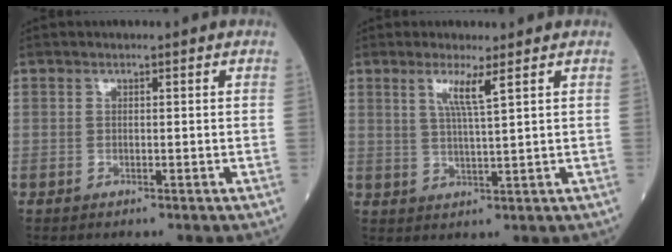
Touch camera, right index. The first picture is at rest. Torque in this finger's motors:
{"motor_torque": [0.62, 0.57, 0.35, 0.11]}